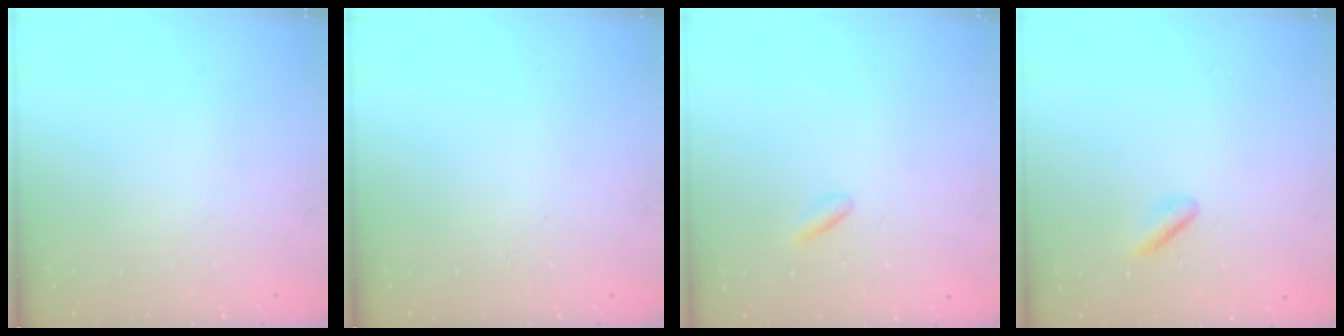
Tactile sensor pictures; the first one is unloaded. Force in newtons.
{"total": 0.0}
{"total": 0.9, "press": 0.7, "slide": 0.5}
{"total": 1.9, "press": 1.7, "slide": 0.8}